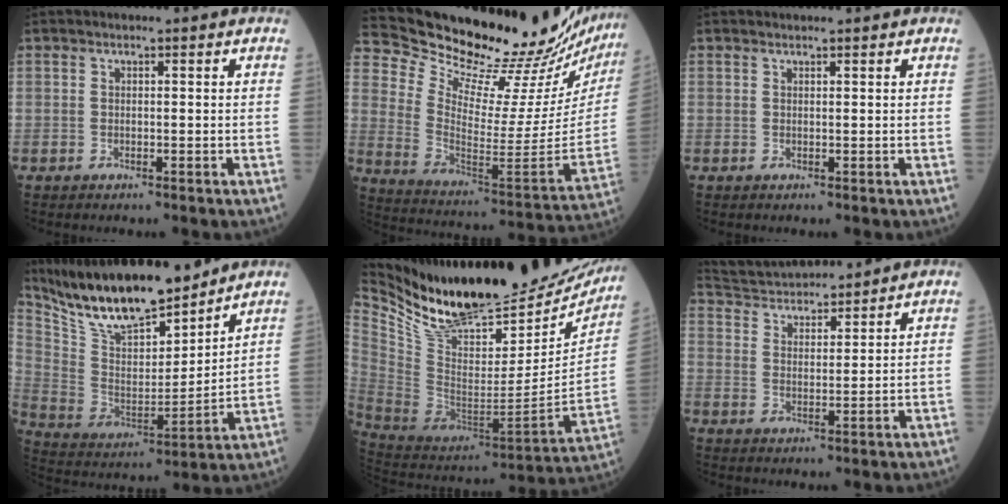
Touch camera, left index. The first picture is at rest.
{"total": 29.2, "force": [27.4, 3.1, 9.6], "torque": [-0.165, -0.130, 0.370]}
{"total": 0.6, "force": [0.6, 0.1, 0.1], "torque": [-0.005, 0.004, 0.010]}
{"total": 17.6, "force": [15.4, 3.6, 7.7], "torque": [-0.155, -0.006, 0.289]}
{"total": 30.6, "force": [25.8, 8.8, 14.0], "torque": [-0.251, -0.063, 0.381]}
{"total": 11.1, "force": [10.6, 1.6, 2.7], "torque": [-0.059, 0.021, 0.183]}